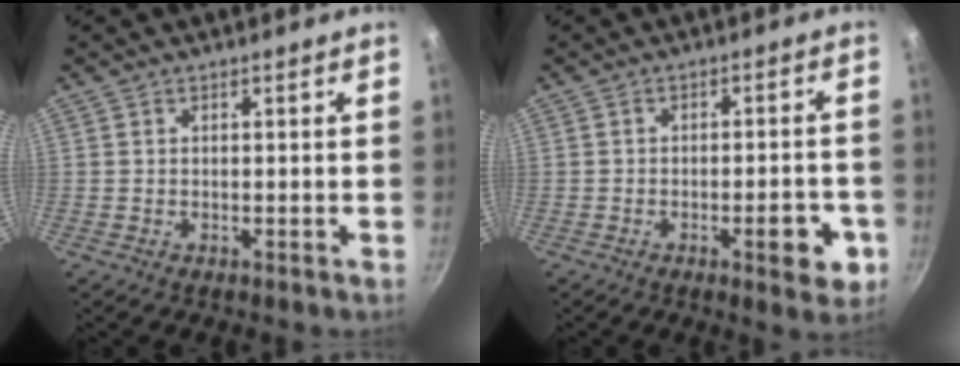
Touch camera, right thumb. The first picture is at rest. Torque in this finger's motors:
{"motor_torque": [0.98, 0.39, 0.63, -0.11, 0.22]}